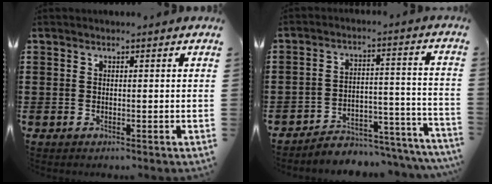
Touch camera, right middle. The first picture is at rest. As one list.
[{"total": 4.2, "force": [-4.0, 1.0, 0.3], "torque": [-0.011, 0.006, -0.086]}]